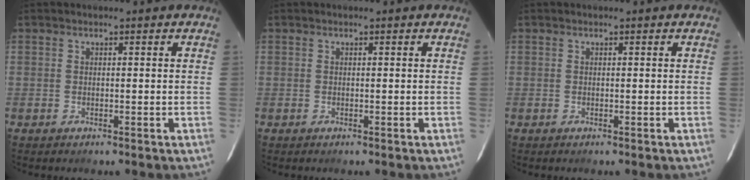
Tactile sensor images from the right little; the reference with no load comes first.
{"total": 0.0}
{"total": 0.0}